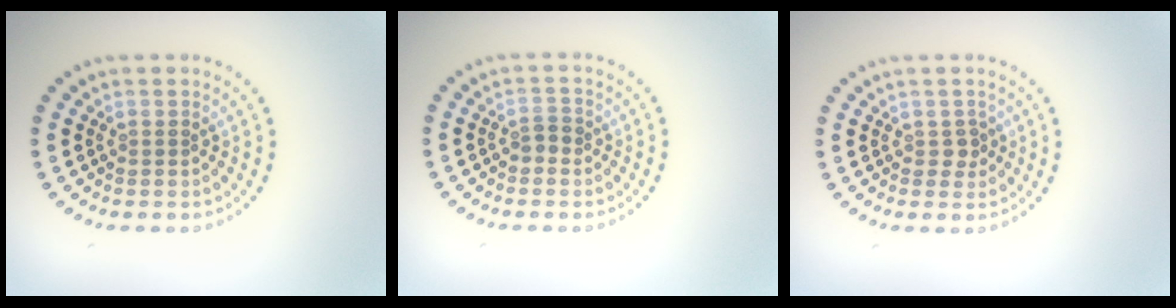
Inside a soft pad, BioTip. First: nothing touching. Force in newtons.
{"total": 1.2, "press": 1.1, "slide": 0.5}
{"total": 1.1, "press": 1.0, "slide": 0.6}